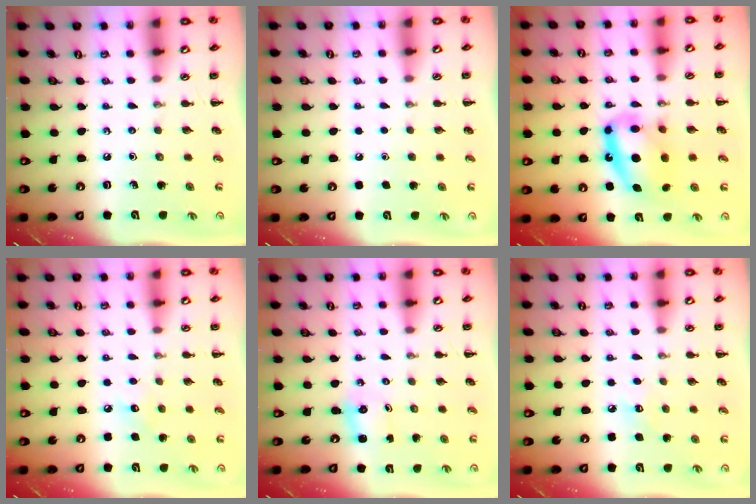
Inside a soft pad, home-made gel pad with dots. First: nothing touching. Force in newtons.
{"total": 1.6, "press": 1.6, "slide": 0.1}
{"total": 13.1, "press": 12.7, "slide": 3.2}
{"total": 5.8, "press": 5.6, "slide": 1.5}
{"total": 2.0, "press": 1.9, "slide": 0.7}
{"total": 5.2, "press": 5.1, "slide": 1.3}